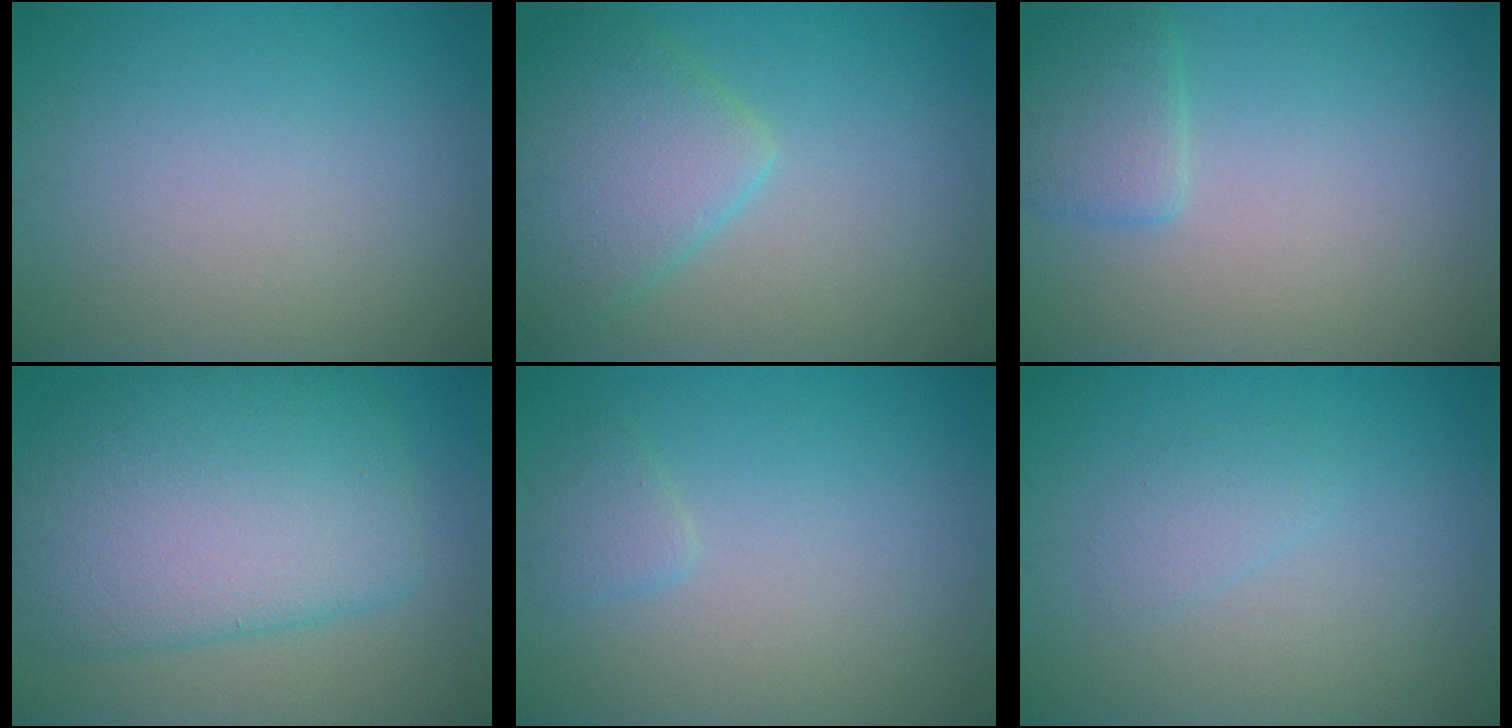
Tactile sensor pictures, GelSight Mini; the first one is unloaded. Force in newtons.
{"total": 5.4, "press": 5.4, "slide": 0.3}
{"total": 2.4, "press": 2.3, "slide": 0.2}
{"total": 10.3, "press": 10.3, "slide": 0.3}
{"total": 1.2, "press": 1.2, "slide": 0.1}
{"total": 1.3, "press": 1.3, "slide": 0.2}